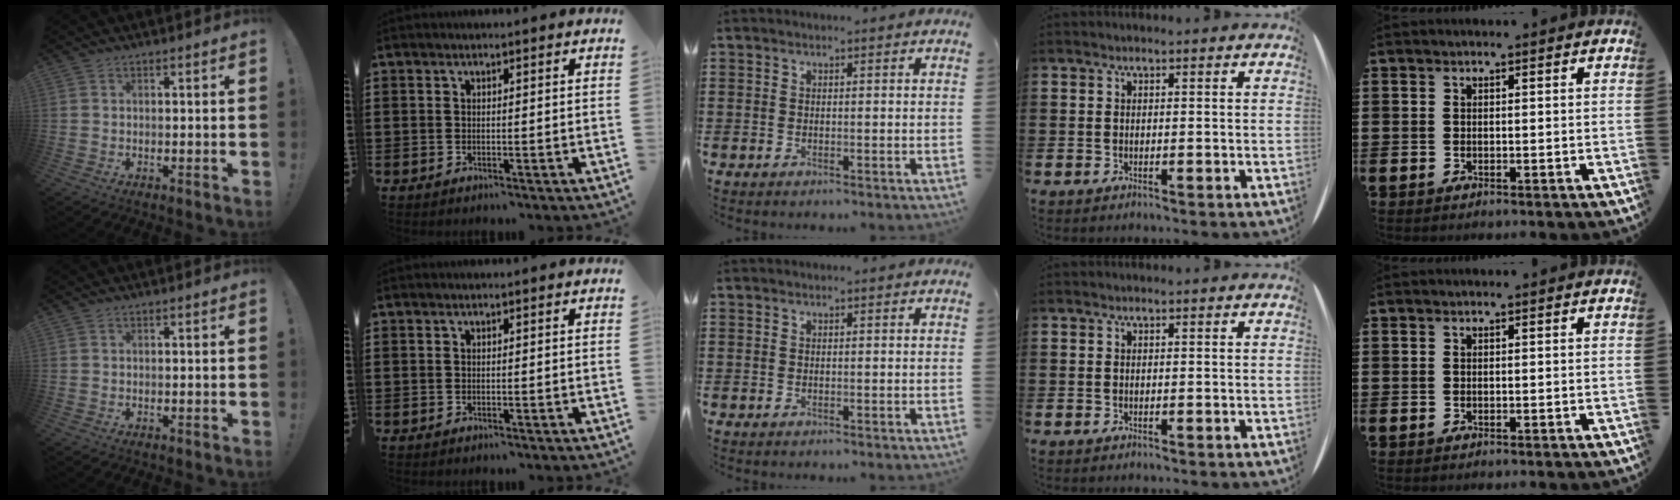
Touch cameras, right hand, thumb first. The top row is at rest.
{}